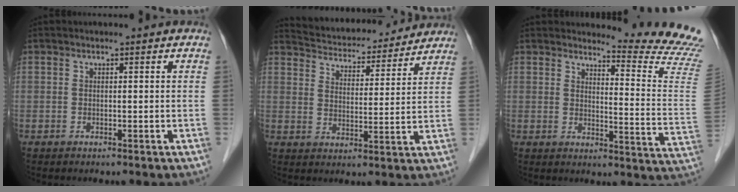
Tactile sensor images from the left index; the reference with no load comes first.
{"total": 15.7, "force": [14.8, 3.5, 3.7], "torque": [-0.055, 0.015, 0.213]}
{"total": 13.0, "force": [12.7, -2.7, 1.3], "torque": [-0.023, -0.150, 0.133]}